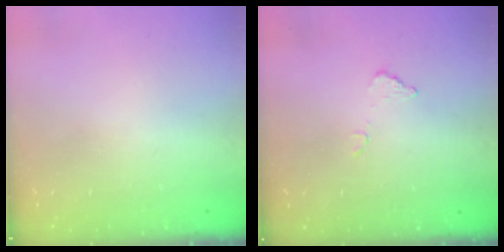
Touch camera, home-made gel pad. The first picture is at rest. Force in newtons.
{"total": 4.9, "press": 4.9, "slide": 0.3}